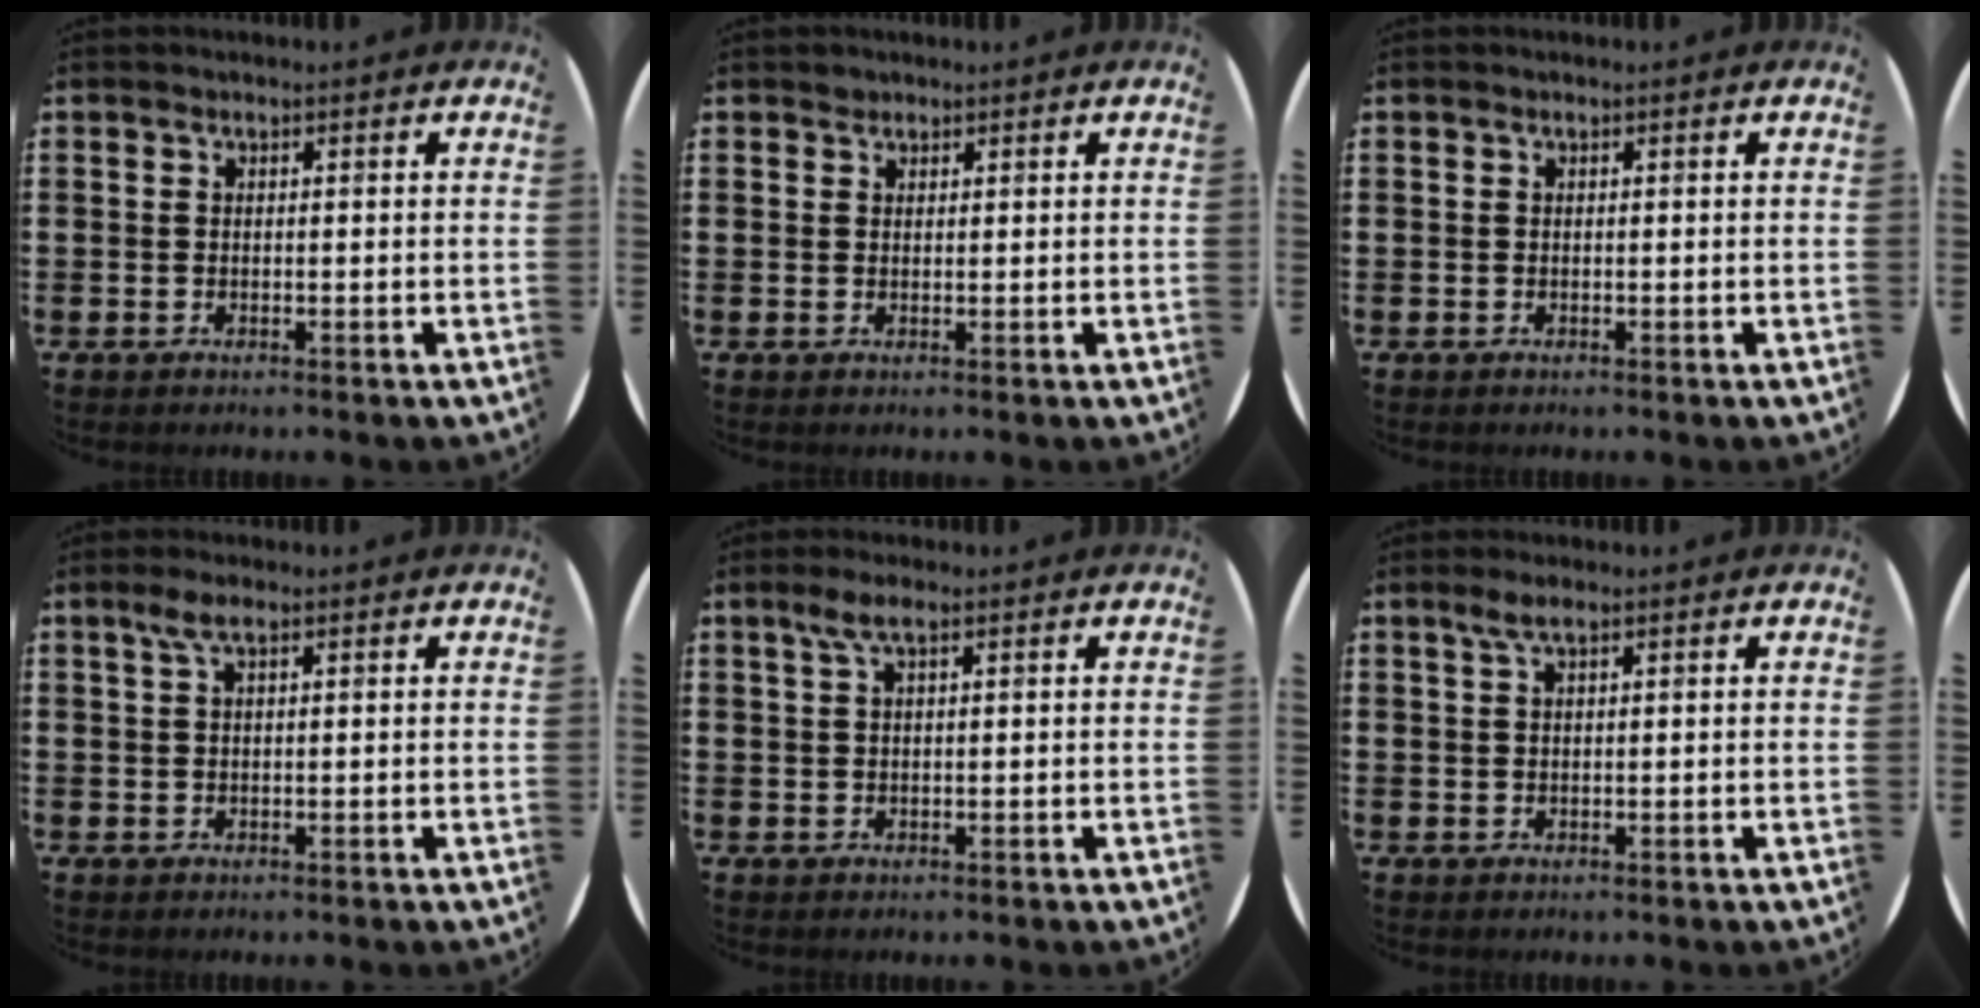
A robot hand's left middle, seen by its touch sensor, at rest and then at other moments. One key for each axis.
{"total": 0.8, "fx": 0.7, "fy": 0.4, "fz": -0.1, "tx": 0.001, "ty": 0.003, "tz": 0.013}
{"total": 0.0}
{"total": 2.1, "fx": 1.1, "fy": 0.4, "fz": 1.8, "tx": -0.037, "ty": 0.006, "tz": 0.017}
{"total": 2.3, "fx": 1.1, "fy": 0.4, "fz": 1.9, "tx": -0.040, "ty": 0.006, "tz": 0.018}
{"total": 1.8, "fx": 1.1, "fy": 0.2, "fz": 1.4, "tx": -0.030, "ty": 0.005, "tz": 0.019}